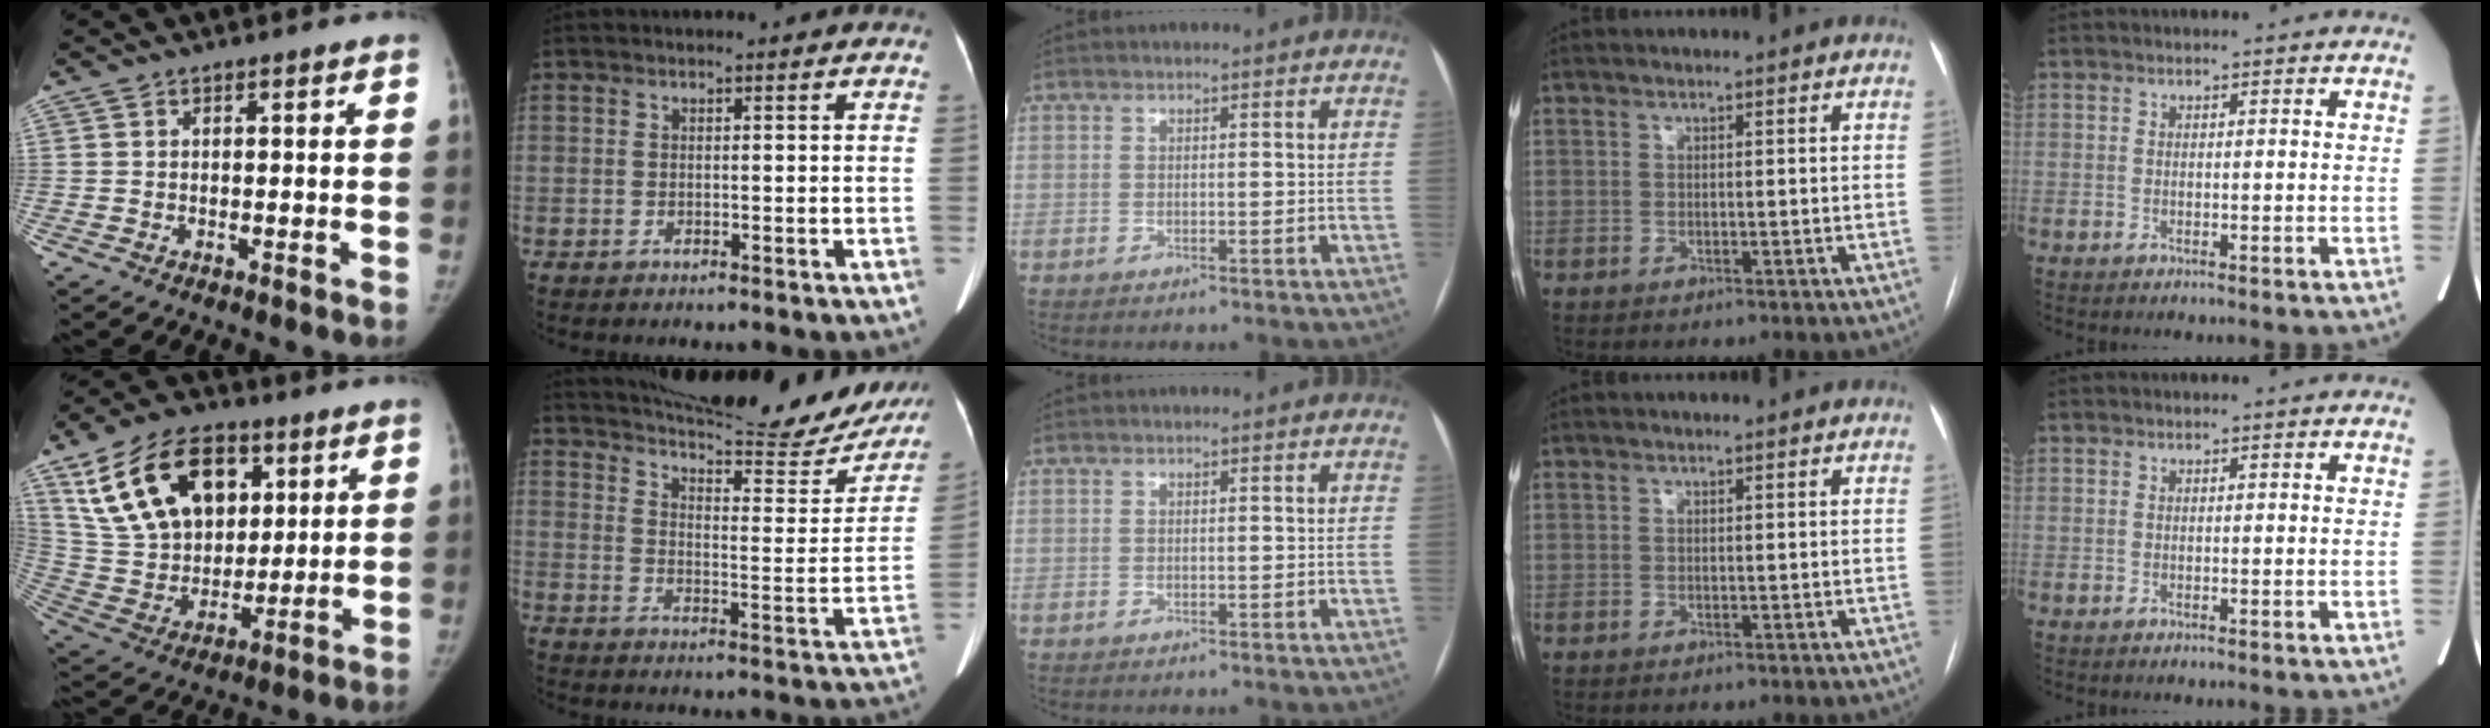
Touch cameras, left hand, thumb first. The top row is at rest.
{"thumb": {"total": 23.0, "force": [9.8, 14.9, 14.5], "torque": [-0.238, -0.016, 0.183]}, "index": {"total": 26.0, "force": [23.5, 3.5, 10.5], "torque": [-0.158, -0.062, 0.298]}}